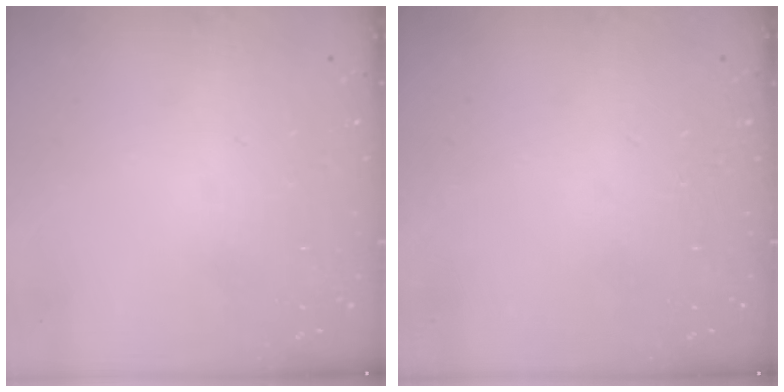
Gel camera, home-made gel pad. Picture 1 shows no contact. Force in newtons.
{"total": 0.0}